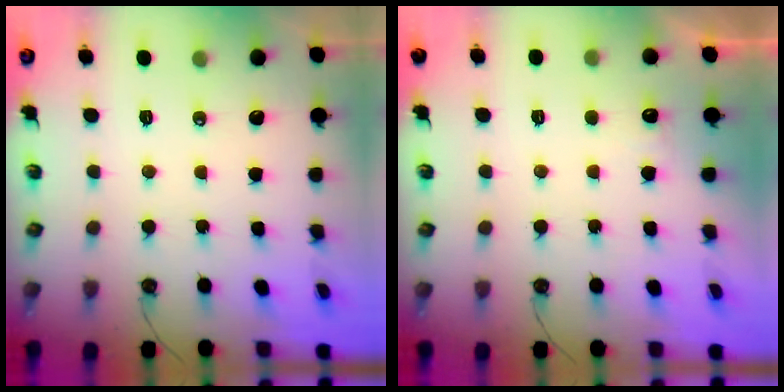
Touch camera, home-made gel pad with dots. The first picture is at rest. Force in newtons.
{"total": 4.8, "press": 4.7, "slide": 1.1}